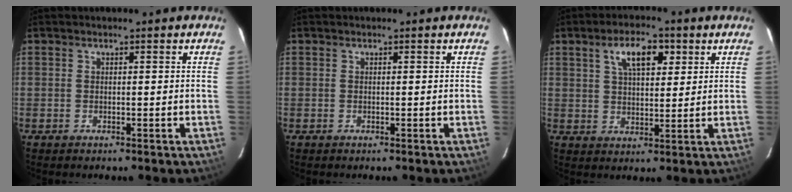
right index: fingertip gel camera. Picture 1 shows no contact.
{"total": 0.0}
{"total": 7.7, "force": [3.5, 3.5, 5.9], "torque": [-0.102, 0.019, 0.062]}